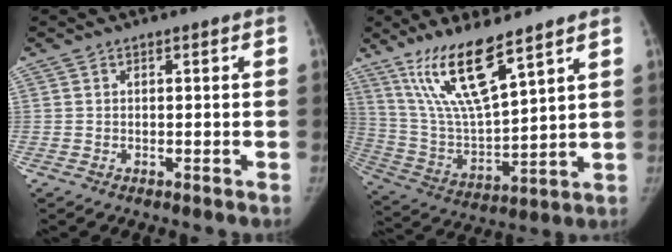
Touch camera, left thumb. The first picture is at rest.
{"total": 15.6, "force": [10.3, 3.2, 11.3], "torque": [-0.211, -0.058, 0.215]}